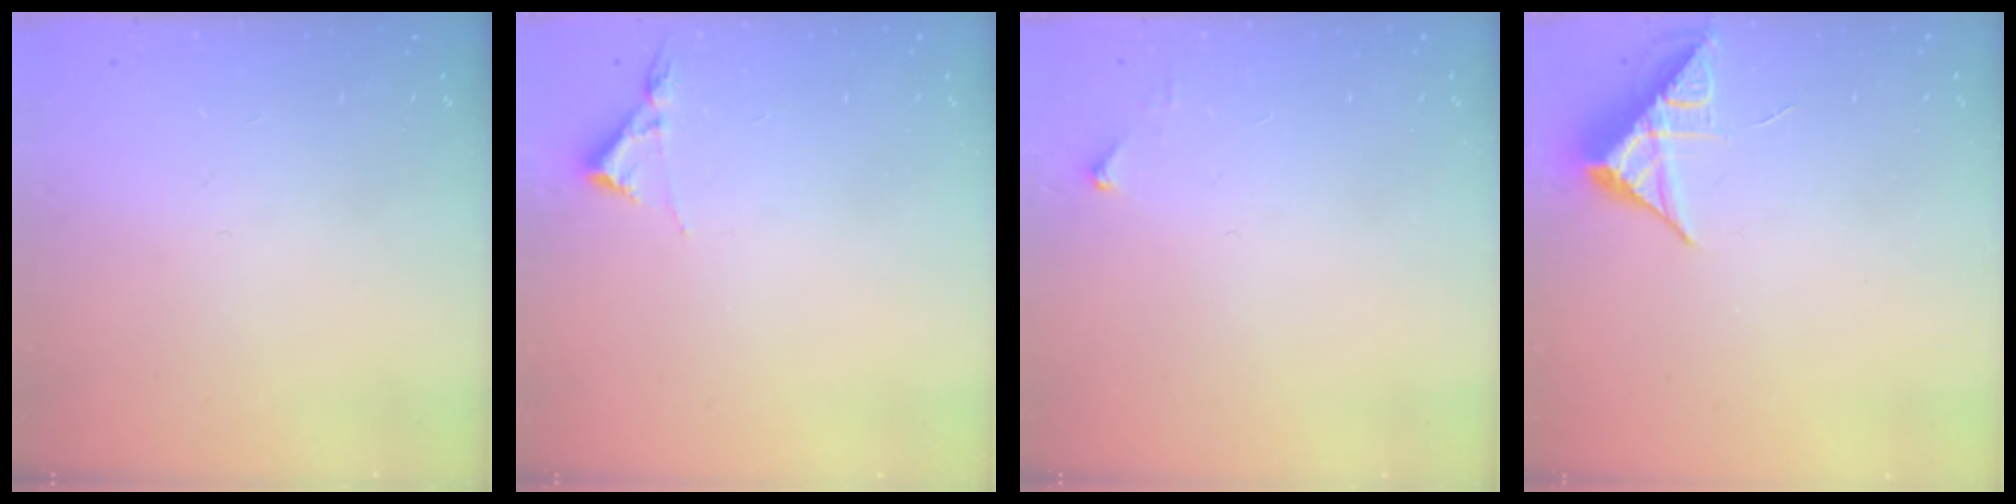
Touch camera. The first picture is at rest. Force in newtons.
{"total": 3.2, "press": 3.2, "slide": 0.5}
{"total": 3.5, "press": 3.4, "slide": 0.4}
{"total": 7.7, "press": 7.7, "slide": 0.4}